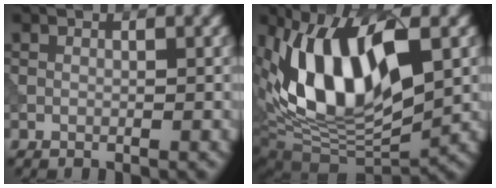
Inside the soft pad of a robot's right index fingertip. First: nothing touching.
{"total": 11.7, "force": [2.8, 5.8, 9.8], "torque": [-0.183, 0.000, 0.050]}